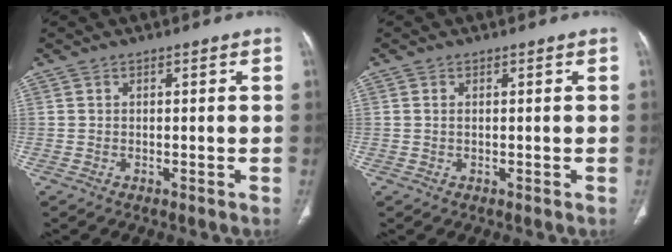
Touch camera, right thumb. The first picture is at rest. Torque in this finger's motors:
{"motor_torque": [-0.23, 0.02, 0.26, 0.42, 0.06]}